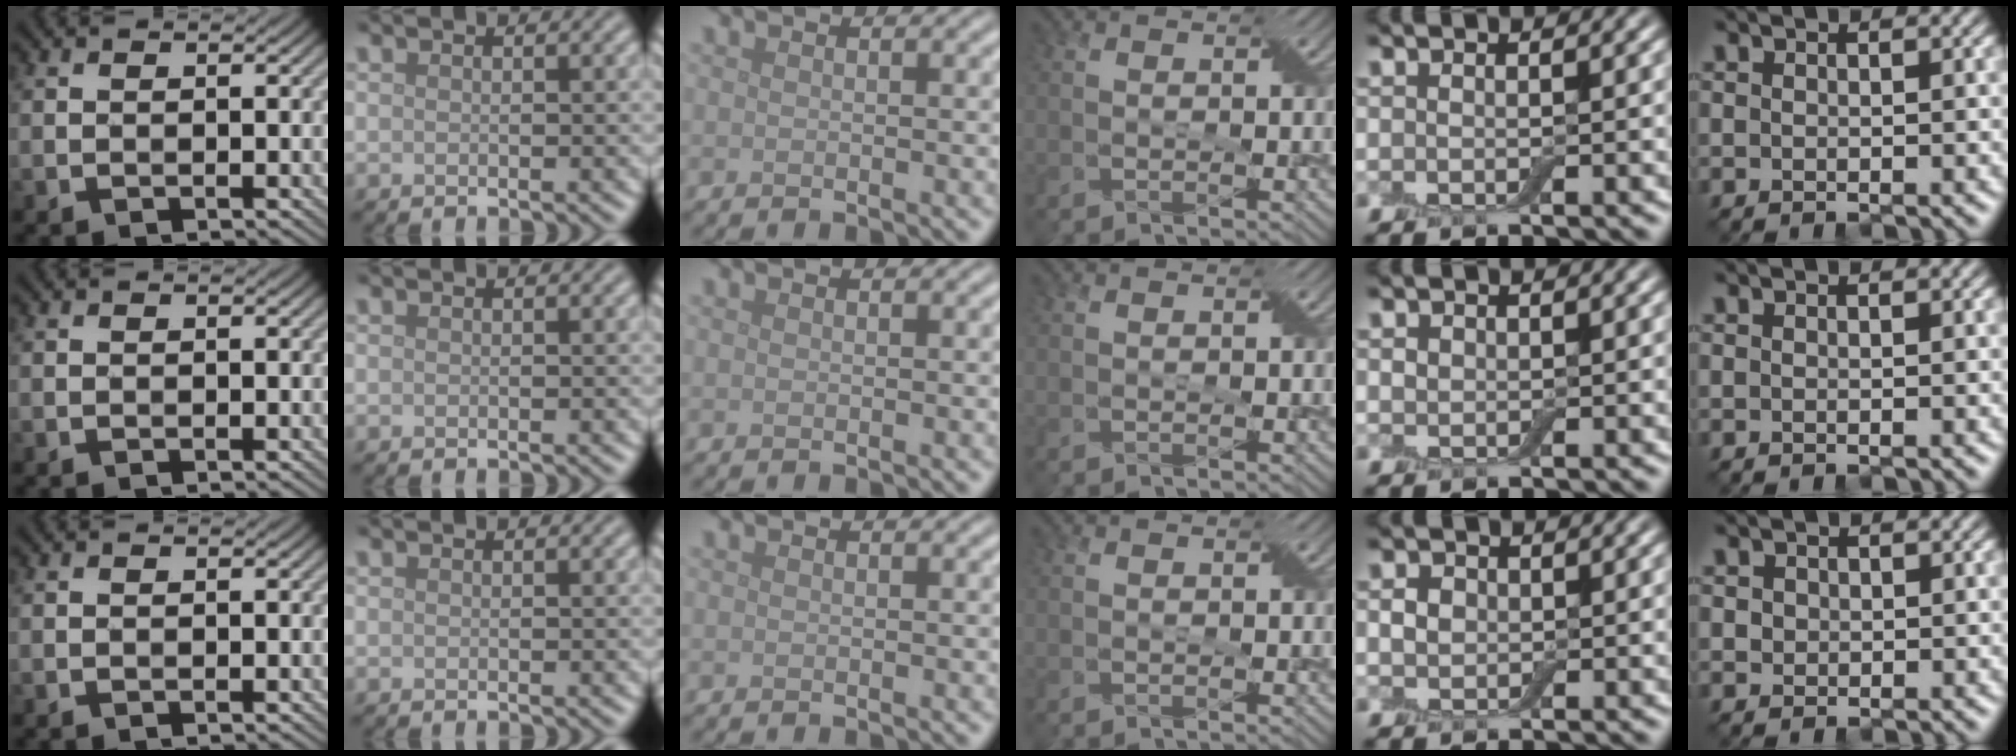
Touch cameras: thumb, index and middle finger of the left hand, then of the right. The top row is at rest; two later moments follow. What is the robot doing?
{"motion": "press", "object": "electronic device side button"}